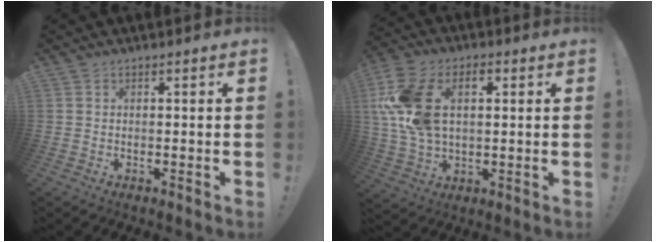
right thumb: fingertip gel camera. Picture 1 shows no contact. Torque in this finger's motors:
{"motor_torque": [0.67, 1.85, 1.70, -0.22, 0.41]}